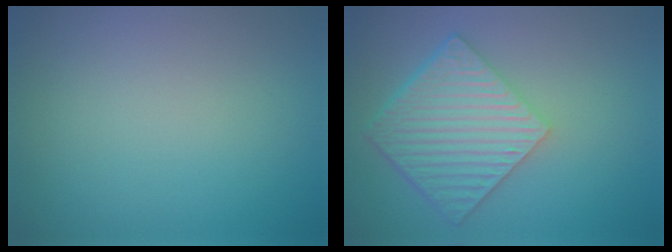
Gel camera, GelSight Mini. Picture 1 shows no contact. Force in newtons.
{"total": 6.9, "press": 4.9, "slide": 4.8}